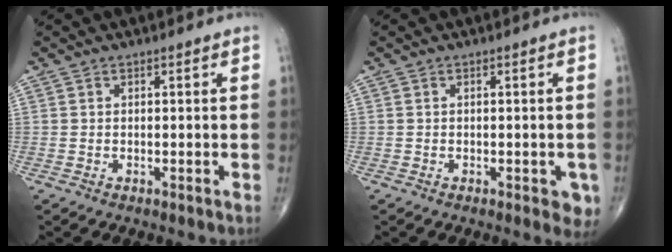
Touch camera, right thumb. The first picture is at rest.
{"total": 3.3, "force": [-1.2, 1.5, 2.7], "torque": [-0.013, -0.003, -0.012]}